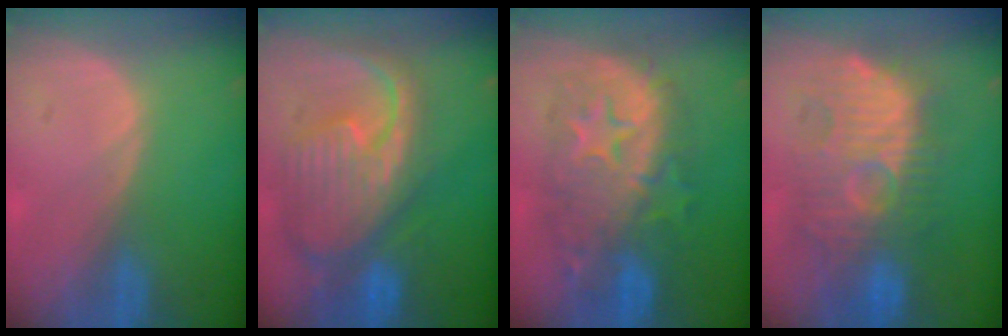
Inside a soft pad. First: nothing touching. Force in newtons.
{"total": 12.4, "press": 10.7, "slide": 6.4}
{"total": 11.2, "press": 11.1, "slide": 0.8}
{"total": 11.2, "press": 11.0, "slide": 2.0}